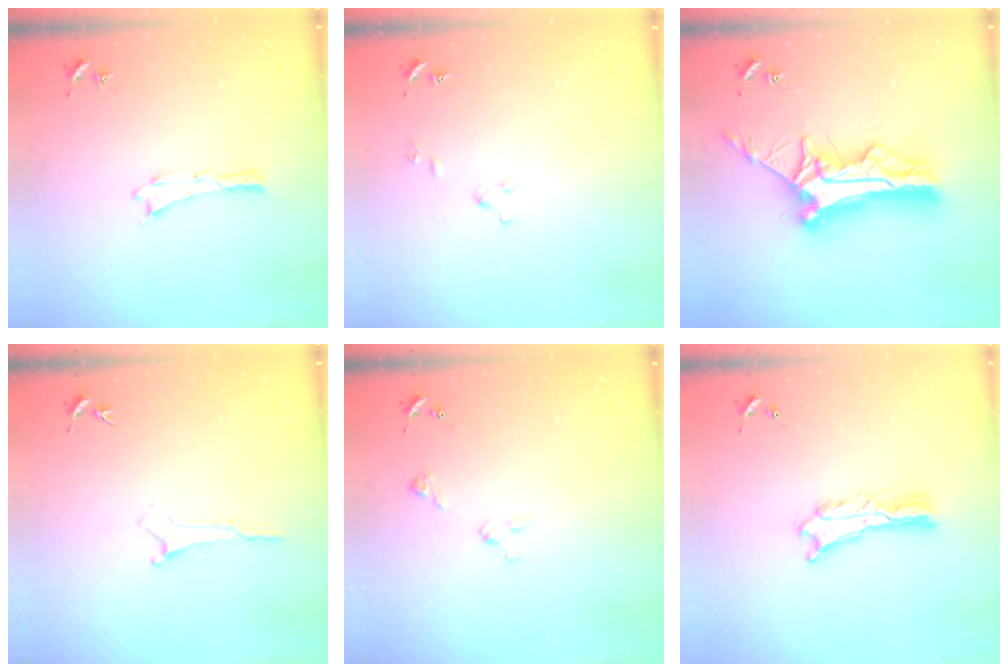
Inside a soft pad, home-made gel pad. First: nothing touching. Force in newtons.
{"total": 2.6, "press": 2.6, "slide": 0.3}
{"total": 12.0, "press": 12.0, "slide": 1.2}
{"total": 0.0}
{"total": 2.9, "press": 2.9, "slide": 0.3}
{"total": 2.7, "press": 2.6, "slide": 0.3}